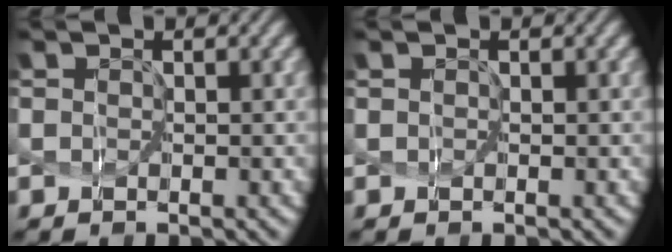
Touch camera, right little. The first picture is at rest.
{"total": 0.0}